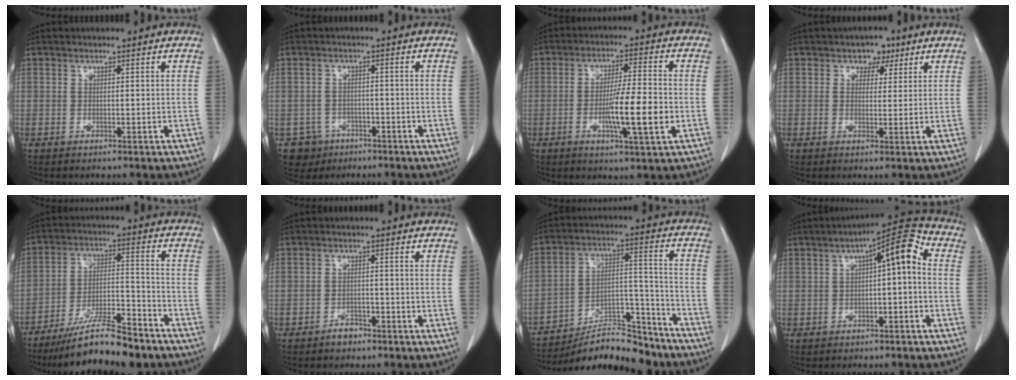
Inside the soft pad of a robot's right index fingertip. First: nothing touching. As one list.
[{"total": 4.8, "force": [-2.8, 3.9, 0.0], "torque": [0.003, 0.009, -0.043]}, {"total": 9.5, "force": [-2.4, 0.4, 9.2], "torque": [-0.156, -0.008, -0.041]}, {"total": 3.4, "force": [1.8, 2.5, 1.3], "torque": [-0.010, 0.005, 0.023]}, {"total": 13.6, "force": [-11.3, 1.8, 7.4], "torque": [-0.123, 0.004, -0.190]}, {"total": 2.3, "force": [-1.8, 1.2, 0.7], "torque": [-0.012, 0.004, -0.027]}, {"total": 17.4, "force": [-16.2, 3.6, 5.2], "torque": [-0.092, 0.034, -0.258]}, {"total": 8.5, "force": [0.7, 1.9, 8.2], "torque": [-0.125, 0.038, 0.006]}]